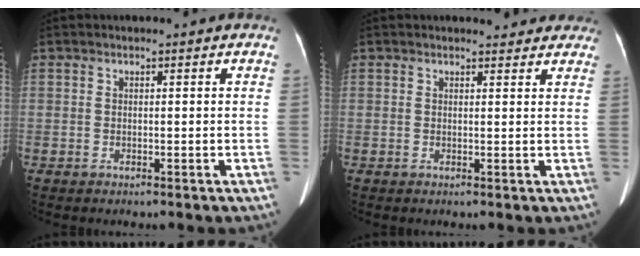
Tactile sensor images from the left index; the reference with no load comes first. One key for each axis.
{"total": 4.9, "fx": 4.5, "fy": 1.6, "fz": 1.1, "tx": 0.000, "ty": 0.002, "tz": 0.039}